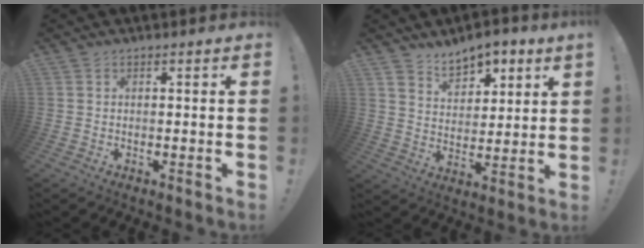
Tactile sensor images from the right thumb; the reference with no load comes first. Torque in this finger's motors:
{"motor_torque": [-0.67, 0.85, -0.03, 0.35, 0.02]}